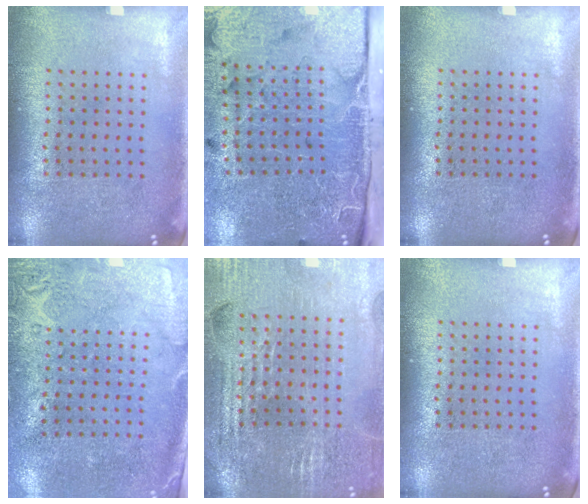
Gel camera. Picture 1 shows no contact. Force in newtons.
{"total": 5.0, "press": 4.0, "slide": 3.1}
{"total": 0.0}
{"total": 2.7, "press": 2.2, "slide": 1.6}
{"total": 3.0, "press": 3.0, "slide": 0.4}
{"total": 0.0}